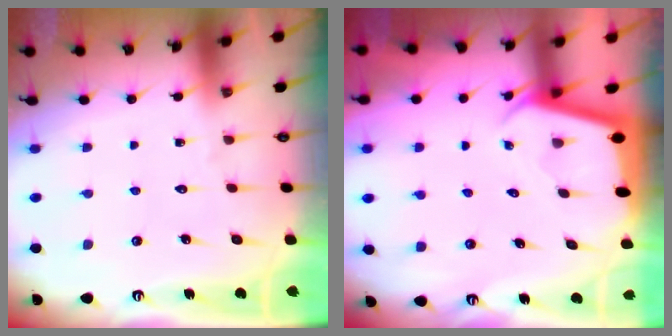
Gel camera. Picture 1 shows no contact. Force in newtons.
{"total": 2.3, "press": 2.3, "slide": 0.4}